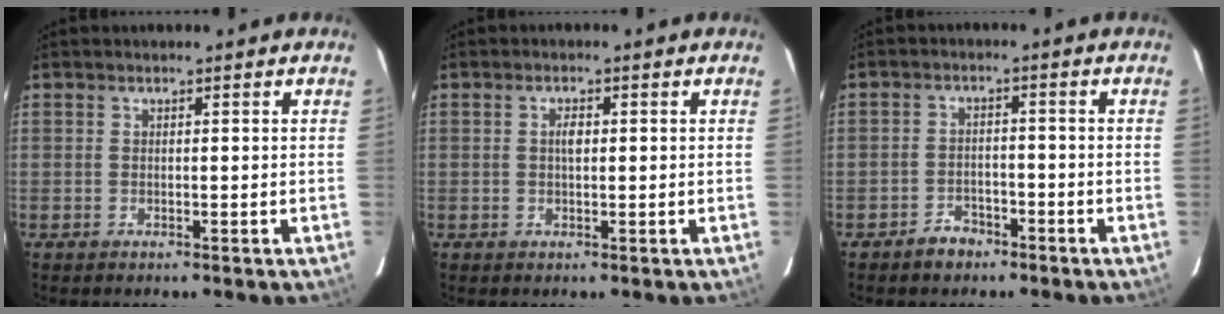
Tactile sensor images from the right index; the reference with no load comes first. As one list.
[{"total": 1.8, "force": [0.2, 0.9, 1.6], "torque": [-0.029, 0.005, 0.003]}, {"total": 4.1, "force": [-3.1, 2.6, 0.9], "torque": [-0.027, 0.013, -0.046]}]